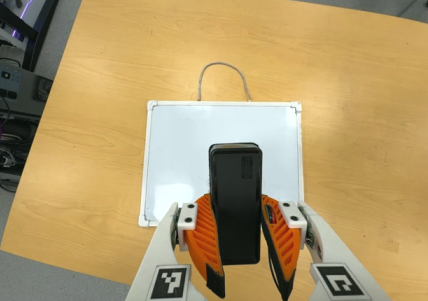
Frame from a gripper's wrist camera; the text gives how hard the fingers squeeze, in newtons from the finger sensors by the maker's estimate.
{"total": 7.8, "left": 7.0, "right": 8.7}